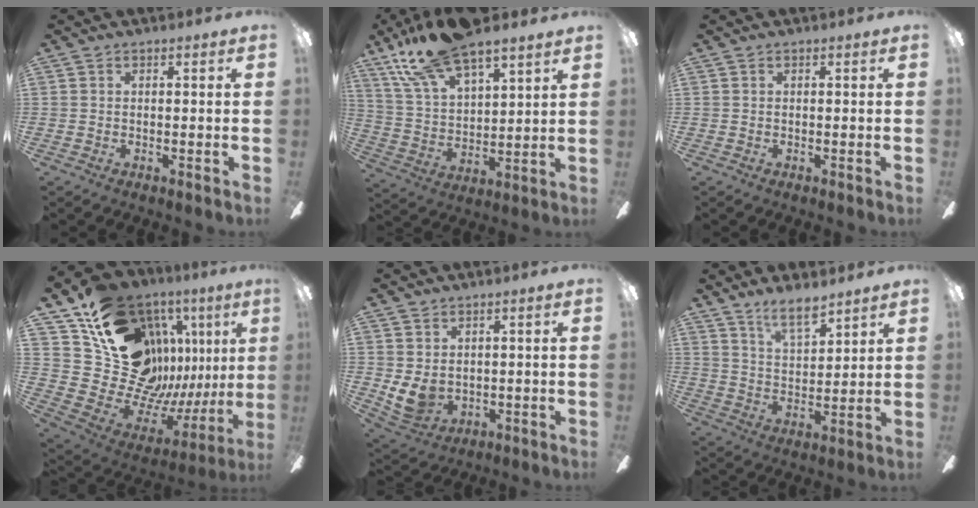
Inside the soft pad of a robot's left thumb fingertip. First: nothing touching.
{"total": 17.5, "force": [13.8, 5.6, 9.1], "torque": [-0.183, -0.068, 0.247]}
{"total": 0.0}
{"total": 18.8, "force": [10.3, 12.5, 9.5], "torque": [-0.150, -0.098, 0.228]}
{"total": 6.2, "force": [1.0, 4.9, 3.6], "torque": [-0.092, -0.012, 0.018]}
{"total": 9.2, "force": [7.5, 3.1, 4.3], "torque": [-0.069, -0.041, 0.133]}